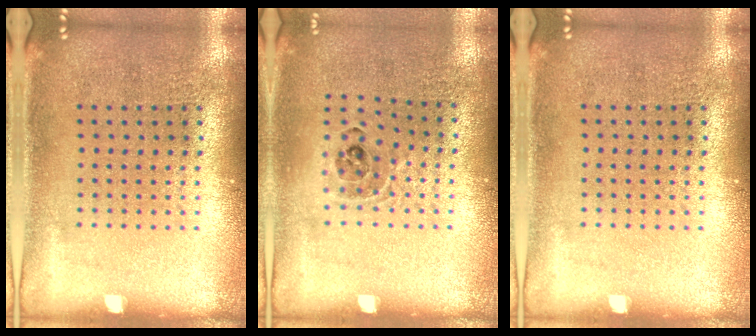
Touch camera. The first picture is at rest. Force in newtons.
{"total": 0.9, "press": 0.9, "slide": 0.1}
{"total": 0.0}